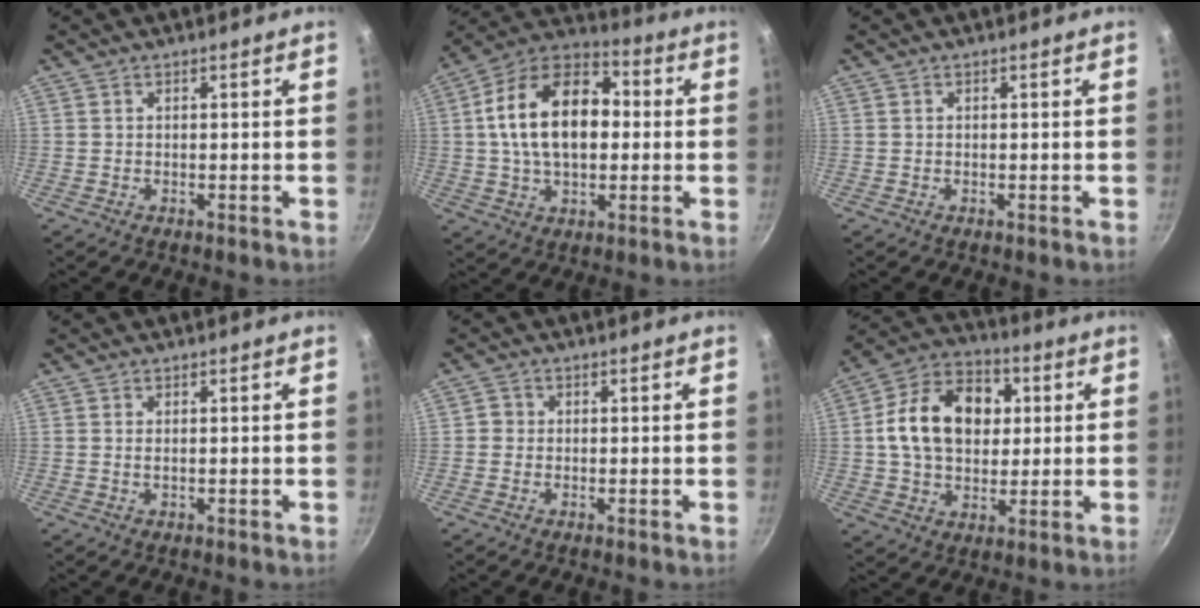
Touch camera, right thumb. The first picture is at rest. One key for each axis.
{"total": 19.2, "fx": 1.4, "fy": 12.3, "fz": 14.7, "tx": -0.220, "ty": 0.032, "tz": 0.008}
{"total": 0.0}
{"total": 0.8, "fx": 0.1, "fy": 0.3, "fz": 0.7, "tx": -0.015, "ty": 0.000, "tz": 0.001}
{"total": 1.6, "fx": -0.2, "fy": 1.5, "fz": 0.4, "tx": 0.002, "ty": 0.005, "tz": -0.008}
{"total": 17.6, "fx": 2.8, "fy": 12.9, "fz": 11.7, "tx": -0.163, "ty": 0.019, "tz": 0.036}